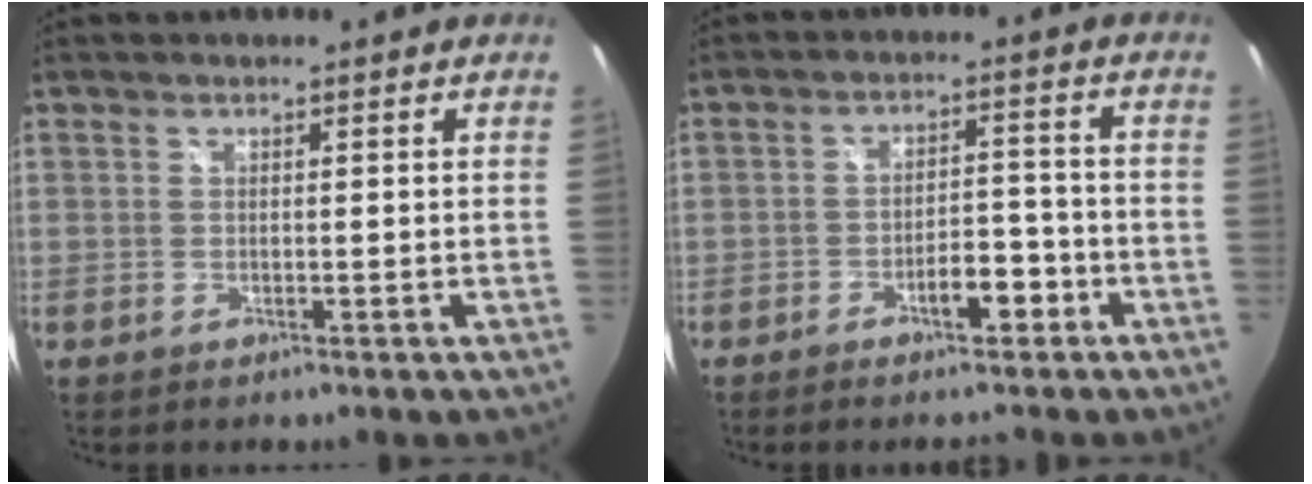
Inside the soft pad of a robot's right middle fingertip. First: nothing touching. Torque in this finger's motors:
{"motor_torque": [0.11, -0.10, 0.07, 0.04]}